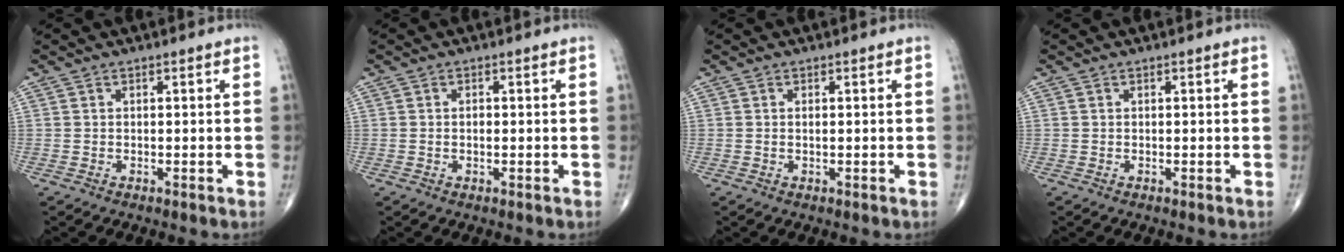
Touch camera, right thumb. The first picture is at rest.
{"total": 1.0, "force": [0.0, 0.5, 0.8], "torque": [-0.011, 0.001, 0.000]}
{"total": 0.6, "force": [0.1, 0.2, 0.6], "torque": [-0.008, 0.000, 0.002]}
{"total": 0.0}